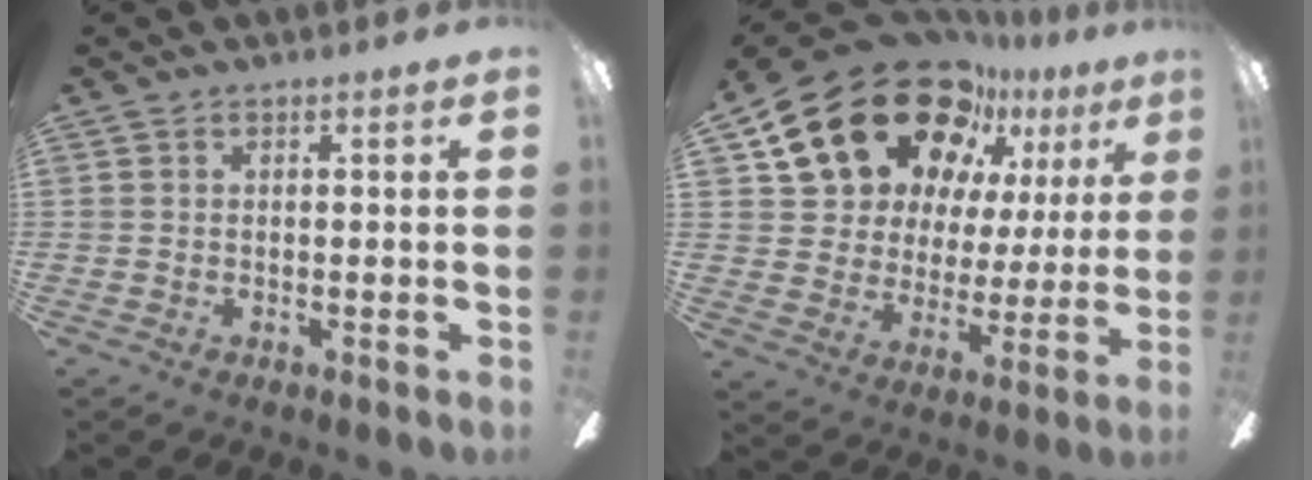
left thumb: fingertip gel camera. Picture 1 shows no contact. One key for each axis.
{"total": 24.5, "fx": 15.9, "fy": 15.0, "fz": 11.0, "tx": -0.193, "ty": -0.091, "tz": 0.306}